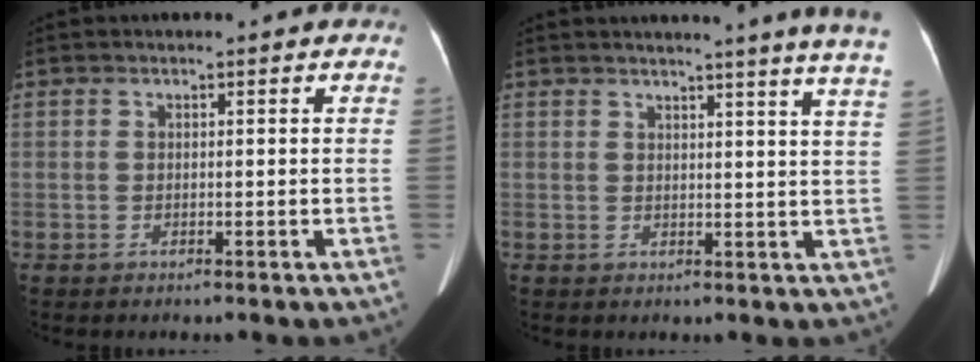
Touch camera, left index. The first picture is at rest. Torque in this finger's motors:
{"motor_torque": [-0.43, -0.43, -0.02, -0.08]}